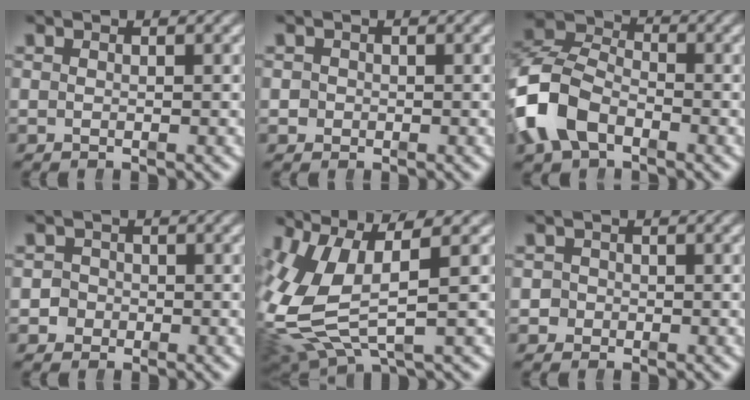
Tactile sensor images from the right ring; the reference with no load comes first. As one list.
[{"total": 1.9, "force": [-0.4, 1.8, 0.2], "torque": [-0.012, -0.005, -0.009]}, {"total": 7.7, "force": [-2.2, 6.0, 4.2], "torque": [-0.109, -0.012, -0.041]}, {"total": 4.0, "force": [-0.8, 3.8, 0.7], "torque": [-0.027, -0.012, -0.020]}, {"total": 9.2, "force": [-0.1, 6.2, 6.8], "torque": [-0.175, -0.026, 0.011]}, {"total": 3.4, "force": [-0.6, 3.3, 0.5], "torque": [-0.023, -0.008, -0.016]}]